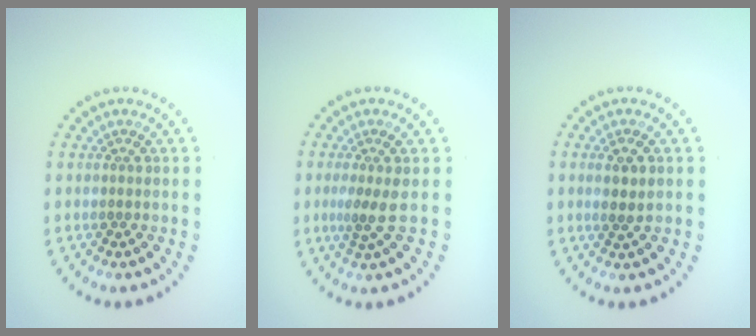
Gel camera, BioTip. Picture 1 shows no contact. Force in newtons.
{"total": 2.0, "press": 1.5, "slide": 1.3}
{"total": 1.6, "press": 1.4, "slide": 0.8}